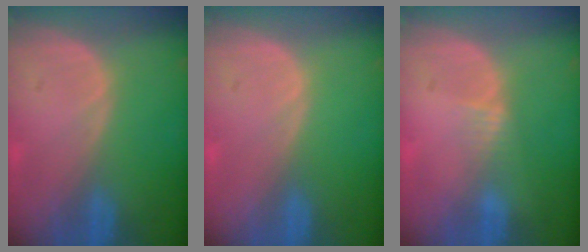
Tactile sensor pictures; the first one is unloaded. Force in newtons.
{"total": 0.0}
{"total": 1.4, "press": 1.1, "slide": 0.8}